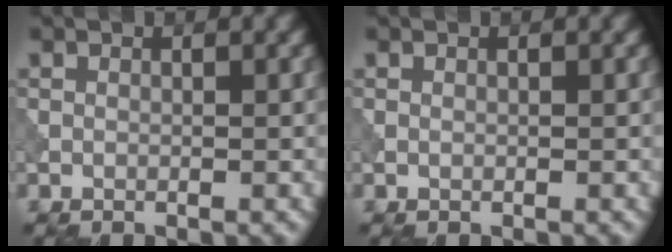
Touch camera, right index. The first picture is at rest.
{"total": 0.0}